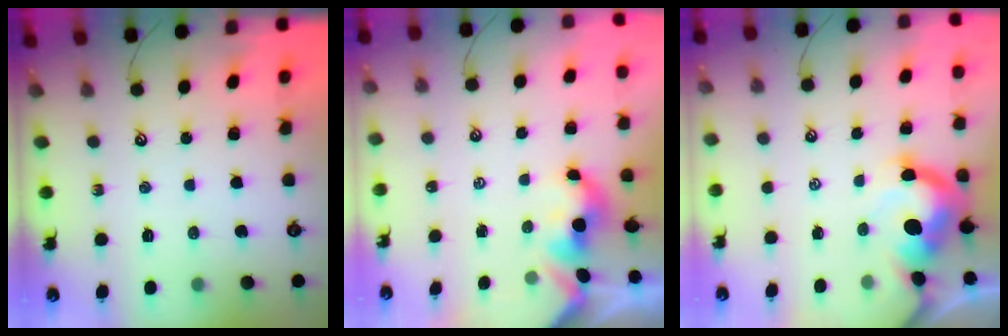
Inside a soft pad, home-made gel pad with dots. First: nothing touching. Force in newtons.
{"total": 1.7, "press": 1.7, "slide": 0.2}
{"total": 8.1, "press": 8.0, "slide": 1.4}